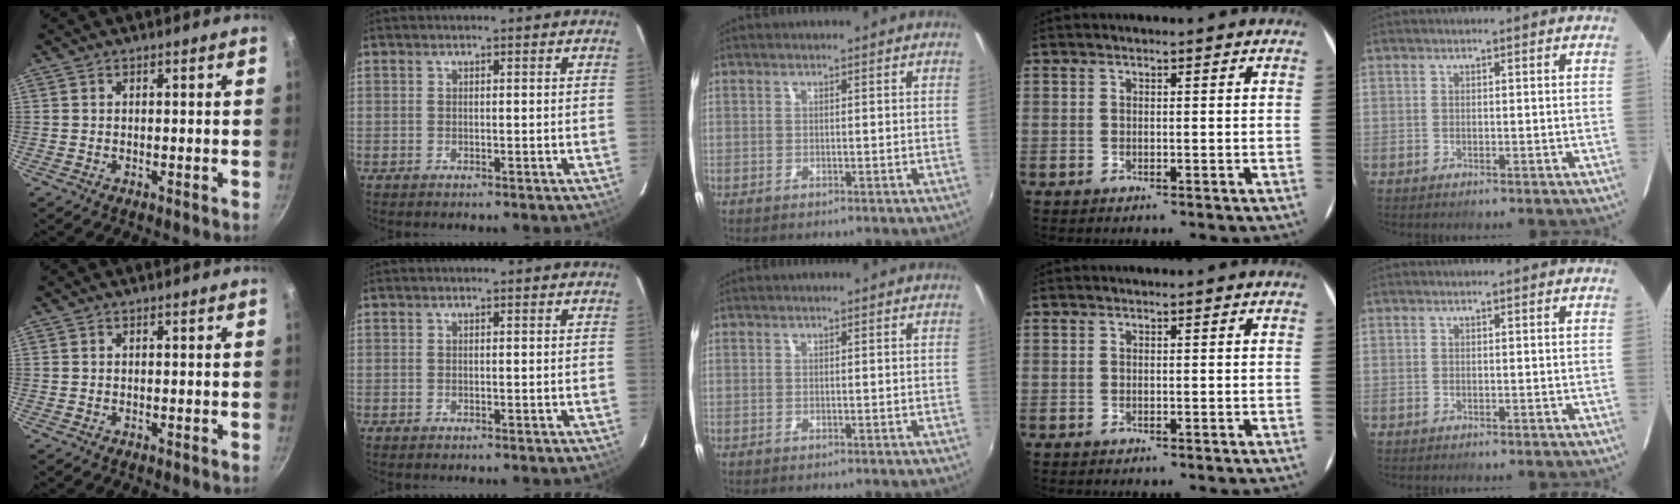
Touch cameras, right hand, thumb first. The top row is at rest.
{}